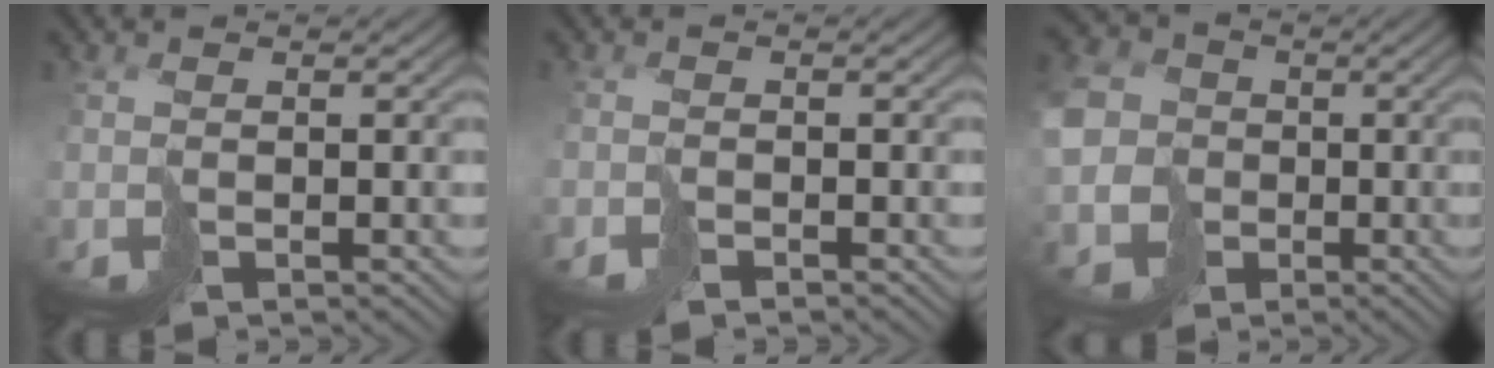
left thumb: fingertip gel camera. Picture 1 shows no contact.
{"total": 1.2, "force": [-1.1, 0.2, 0.1], "torque": [-0.005, -0.003, -0.027]}
{"total": 9.9, "force": [-1.1, 8.9, 4.2], "torque": [-0.133, -0.018, -0.022]}